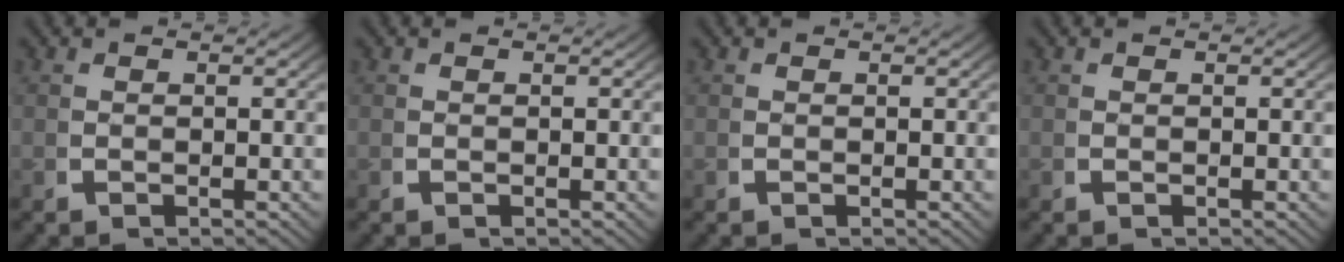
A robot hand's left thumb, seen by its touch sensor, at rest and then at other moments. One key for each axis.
{"total": 0.0}
{"total": 0.0}
{"total": 0.0}